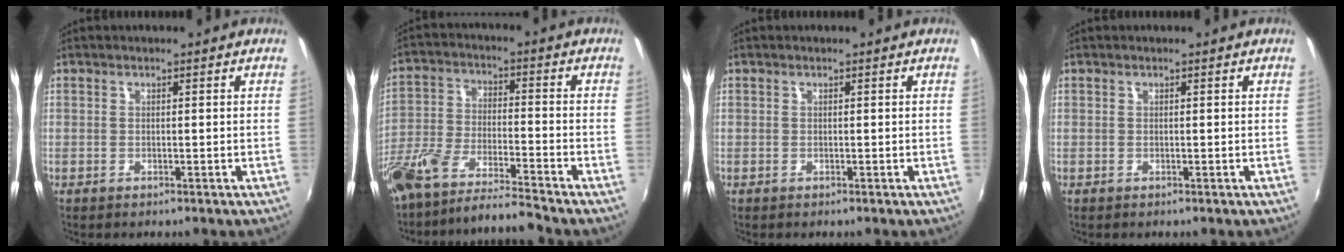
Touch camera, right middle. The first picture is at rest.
{"total": 11.4, "force": [-10.2, 0.5, 5.2], "torque": [-0.119, -0.010, -0.193]}
{"total": 0.0}
{"total": 0.0}